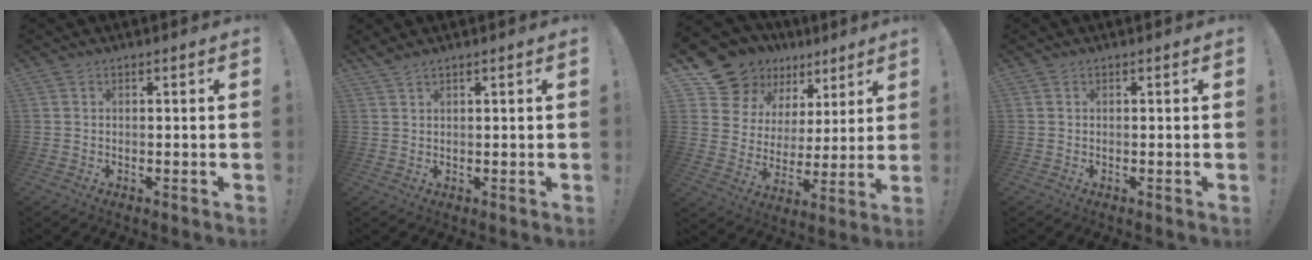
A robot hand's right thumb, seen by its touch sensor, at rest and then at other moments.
{"total": 1.4, "force": [1.3, 0.0, 0.5], "torque": [-0.016, -0.005, 0.025]}
{"total": 13.8, "force": [10.5, 8.4, 3.1], "torque": [-0.062, -0.079, 0.205]}
{"total": 0.0}